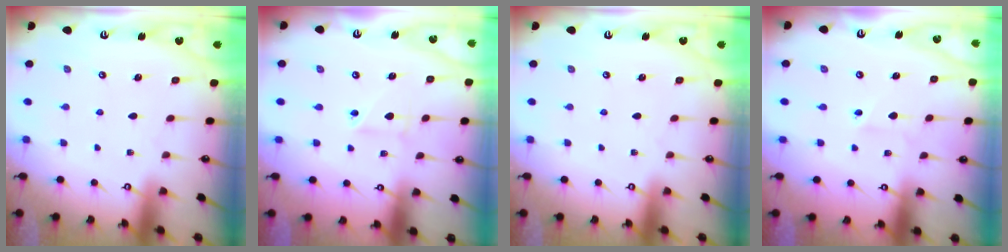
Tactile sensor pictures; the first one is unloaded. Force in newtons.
{"total": 3.3, "press": 3.3, "slide": 0.2}
{"total": 0.0}
{"total": 1.6, "press": 1.6, "slide": 0.3}